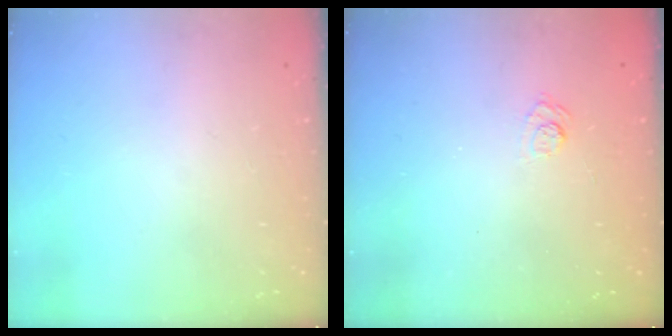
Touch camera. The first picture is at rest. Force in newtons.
{"total": 2.8, "press": 2.3, "slide": 1.6}